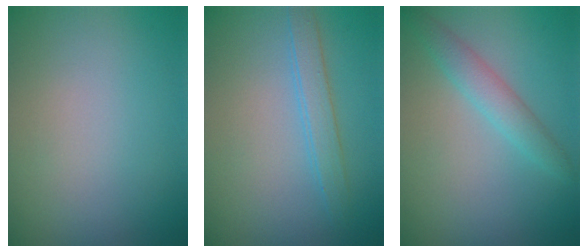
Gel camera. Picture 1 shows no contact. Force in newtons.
{"total": 2.1, "press": 2.1, "slide": 0.1}
{"total": 2.6, "press": 2.6, "slide": 0.1}